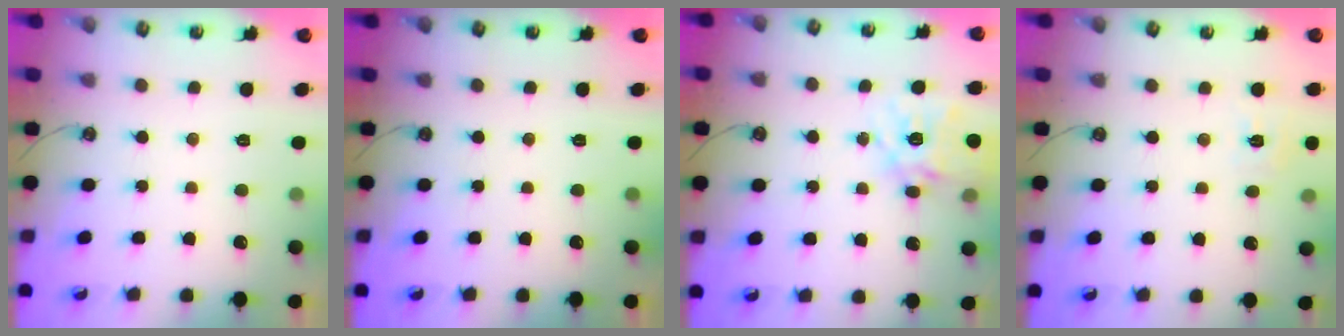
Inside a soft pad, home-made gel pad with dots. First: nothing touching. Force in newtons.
{"total": 0.0}
{"total": 15.5, "press": 15.4, "slide": 1.4}
{"total": 4.9, "press": 4.8, "slide": 0.6}